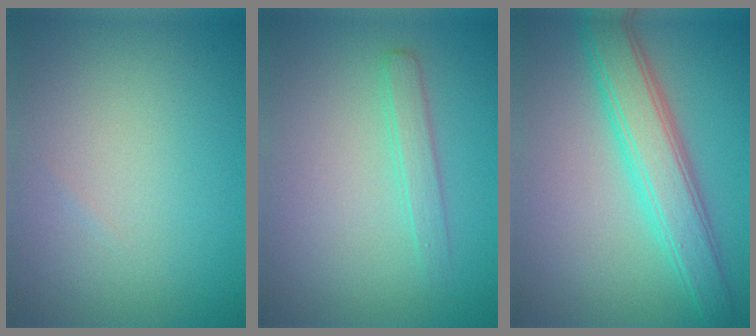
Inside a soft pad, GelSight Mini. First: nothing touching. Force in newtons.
{"total": 1.7, "press": 1.7, "slide": 0.1}
{"total": 5.5, "press": 5.5, "slide": 0.0}